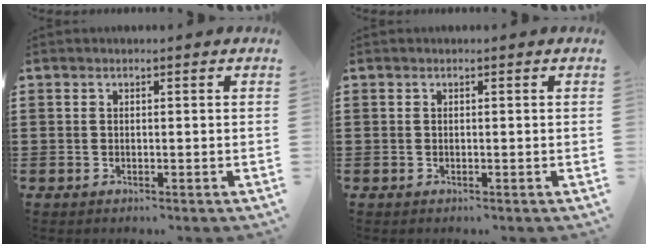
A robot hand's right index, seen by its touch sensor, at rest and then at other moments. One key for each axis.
{"total": 0.0}